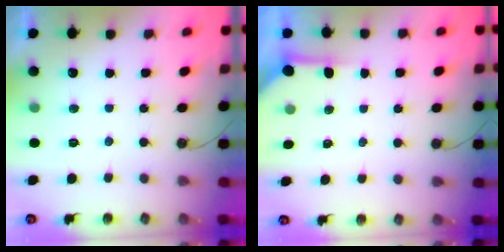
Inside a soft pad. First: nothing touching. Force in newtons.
{"total": 3.8, "press": 3.8, "slide": 0.4}